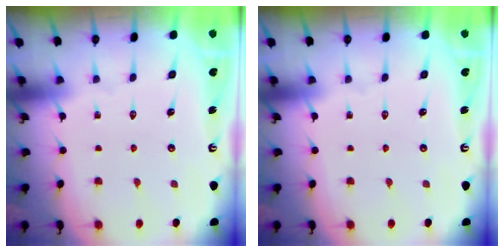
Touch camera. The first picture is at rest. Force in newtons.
{"total": 0.0}